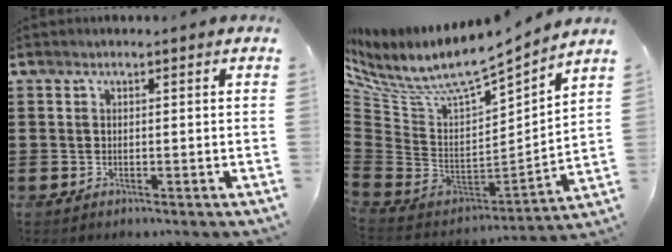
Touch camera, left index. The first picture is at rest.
{"total": 7.2, "force": [5.5, 1.9, 4.3], "torque": [-0.107, -0.053, 0.090]}